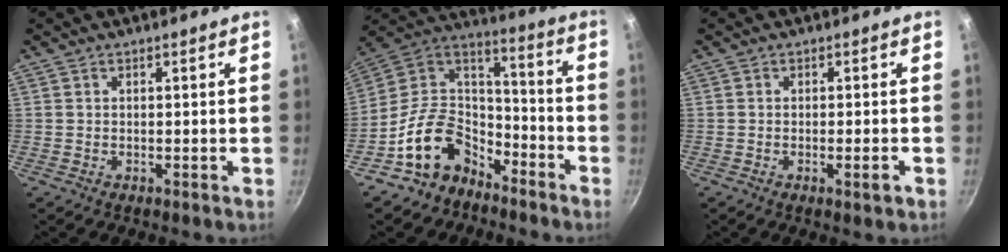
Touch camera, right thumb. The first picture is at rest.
{"total": 16.1, "force": [-9.8, 10.8, 6.8], "torque": [-0.085, 0.100, -0.188]}
{"total": 2.5, "force": [-0.9, 0.4, 2.2], "torque": [-0.035, 0.004, -0.015]}